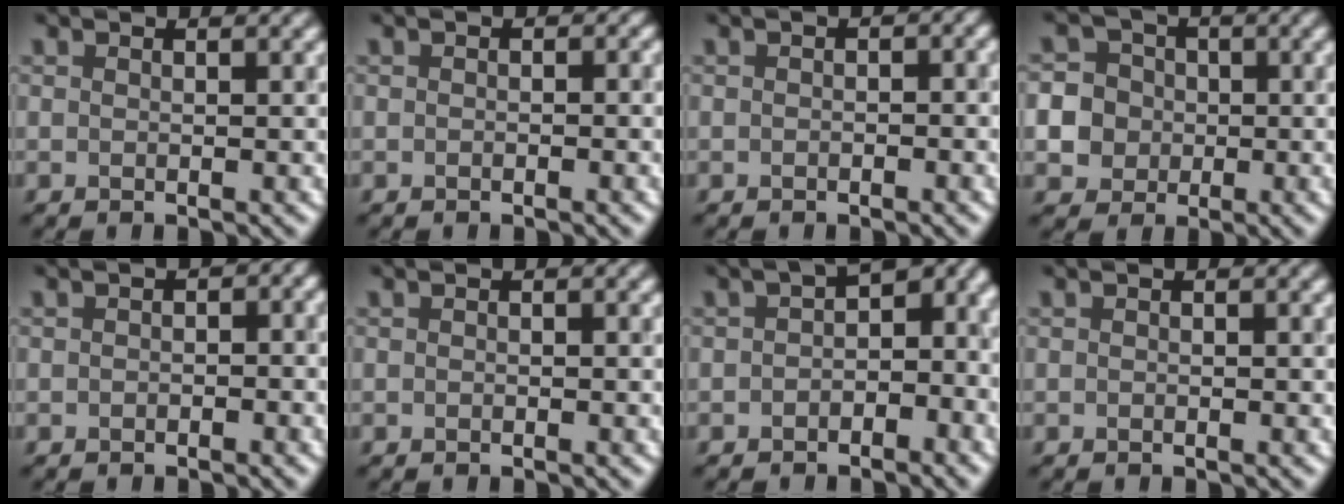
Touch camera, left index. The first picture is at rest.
{"total": 0.5, "force": [-0.2, 0.4, 0.3], "torque": [-0.005, -0.002, -0.005]}
{"total": 1.2, "force": [-0.3, 0.7, 0.9], "torque": [-0.013, 0.000, -0.005]}
{"total": 8.8, "force": [-1.4, 8.4, 2.4], "torque": [-0.064, 0.002, -0.045]}
{"total": 1.8, "force": [-0.2, 1.1, 1.4], "torque": [-0.017, 0.000, -0.005]}
{"total": 0.0}
{"total": 6.1, "force": [-1.1, 3.6, 4.9], "torque": [-0.044, 0.018, -0.032]}
{"total": 0.0}